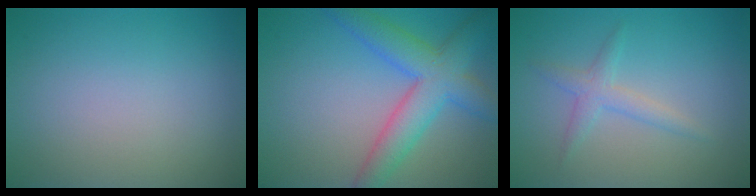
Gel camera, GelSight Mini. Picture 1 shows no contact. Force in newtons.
{"total": 6.2, "press": 6.2, "slide": 0.2}
{"total": 1.9, "press": 1.9, "slide": 0.1}